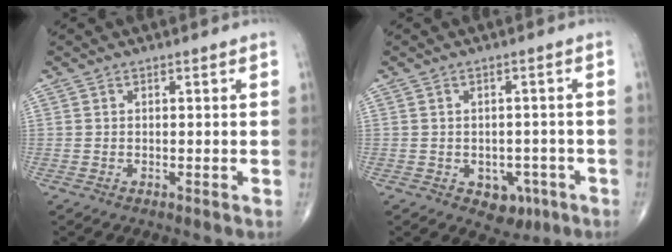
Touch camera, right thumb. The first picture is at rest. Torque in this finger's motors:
{"motor_torque": [-0.02, 0.04, 0.23, 0.18, 0.07]}